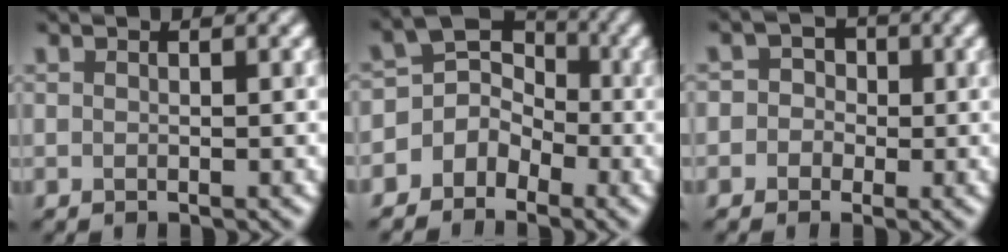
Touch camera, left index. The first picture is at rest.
{"total": 4.0, "force": [-1.8, 3.3, 1.3], "torque": [0.012, 0.006, -0.046]}
{"total": 2.5, "force": [-0.3, 2.4, 0.6], "torque": [0.030, 0.011, -0.032]}